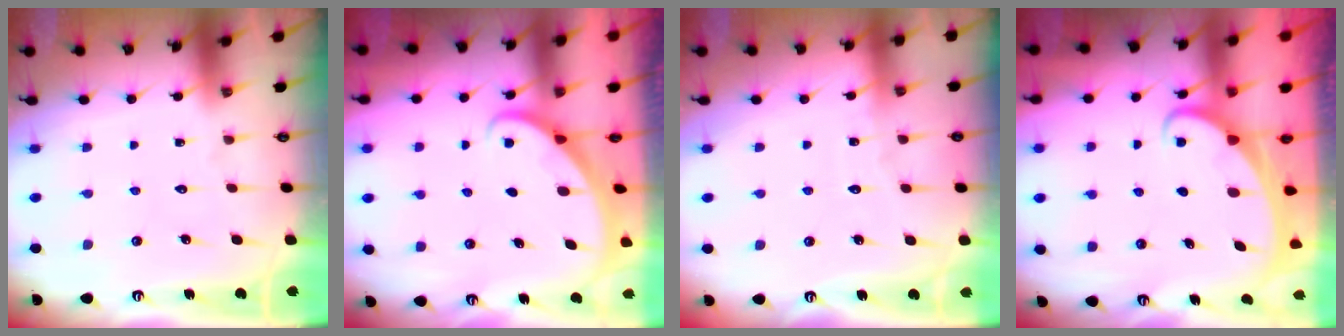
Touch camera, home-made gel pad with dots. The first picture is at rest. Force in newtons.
{"total": 2.0, "press": 2.0, "slide": 0.1}
{"total": 3.2, "press": 3.2, "slide": 0.4}
{"total": 1.8, "press": 1.8, "slide": 0.2}